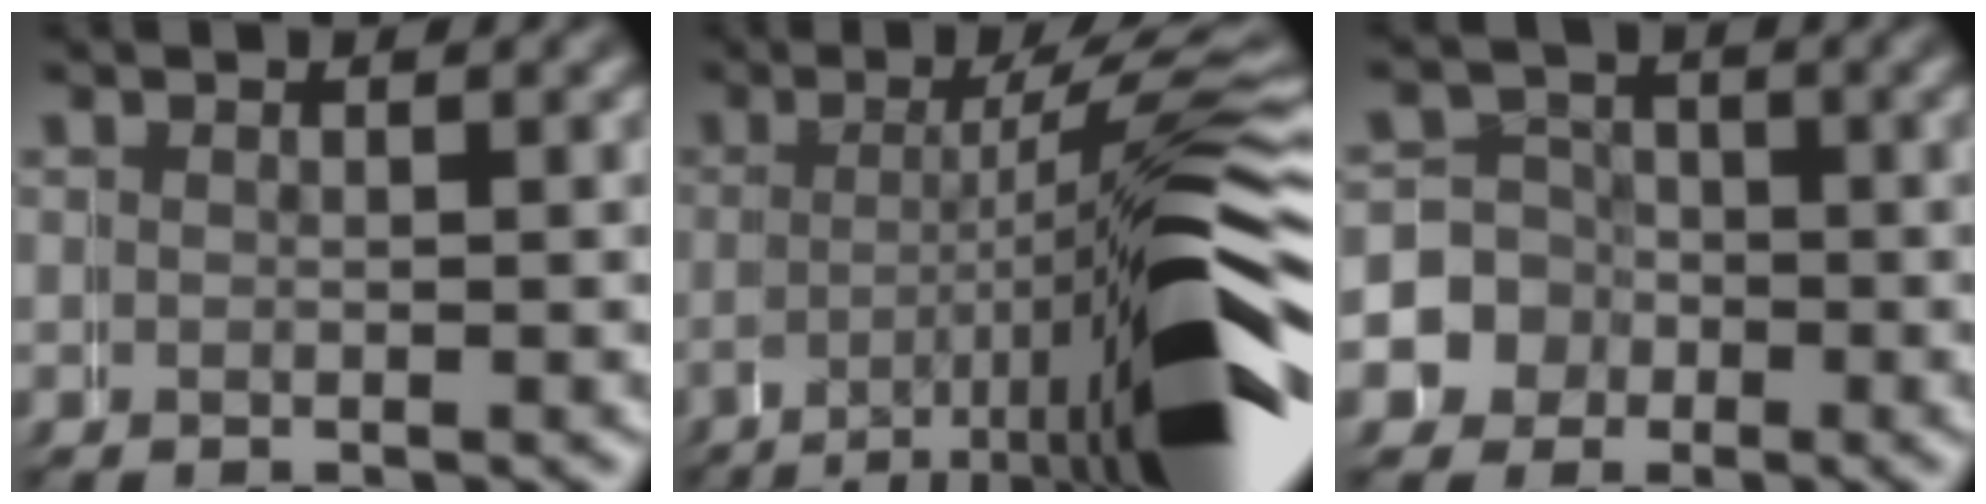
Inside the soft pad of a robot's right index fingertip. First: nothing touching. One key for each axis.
{"total": 13.7, "fx": -3.2, "fy": 3.3, "fz": 12.9, "tx": -0.185, "ty": -0.006, "tz": -0.039}
{"total": 9.1, "fx": -2.5, "fy": 8.6, "fz": 1.4, "tx": -0.059, "ty": -0.017, "tz": -0.054}